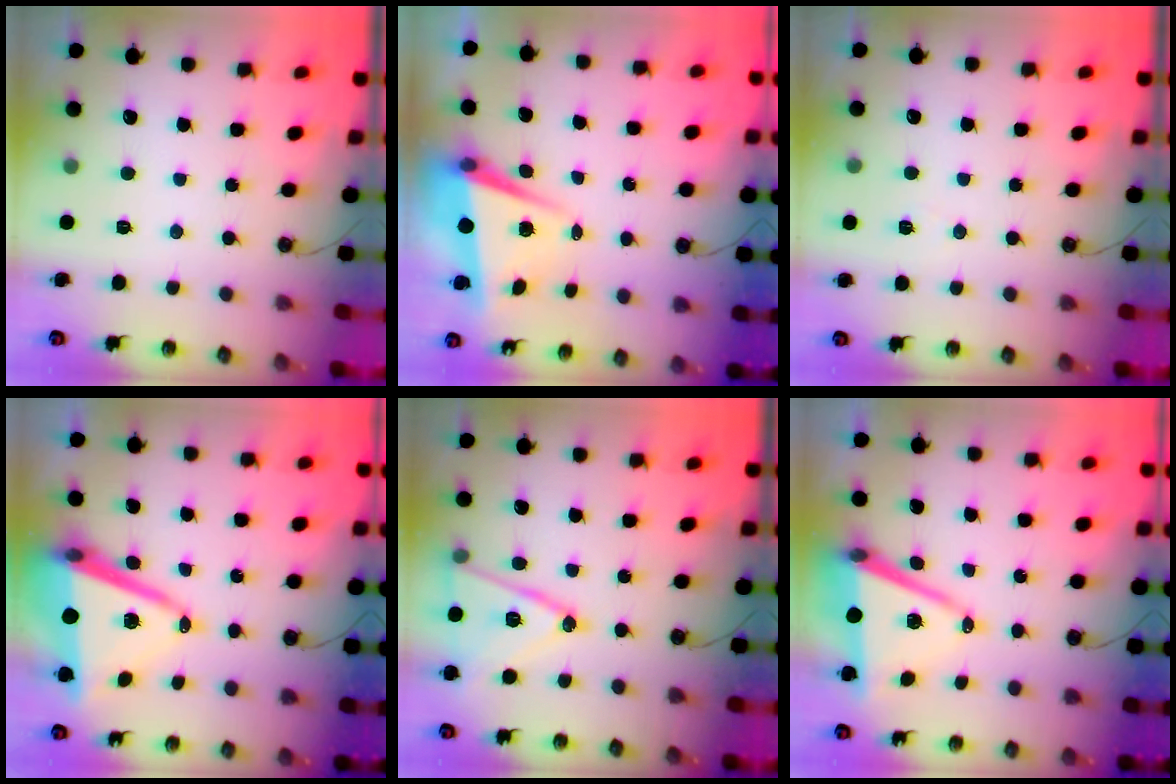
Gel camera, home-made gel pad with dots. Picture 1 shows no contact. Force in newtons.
{"total": 5.9, "press": 5.6, "slide": 2.0}
{"total": 4.9, "press": 3.3, "slide": 3.6}
{"total": 14.7, "press": 14.2, "slide": 3.9}
{"total": 15.6, "press": 15.2, "slide": 3.4}
{"total": 11.2, "press": 10.4, "slide": 4.0}